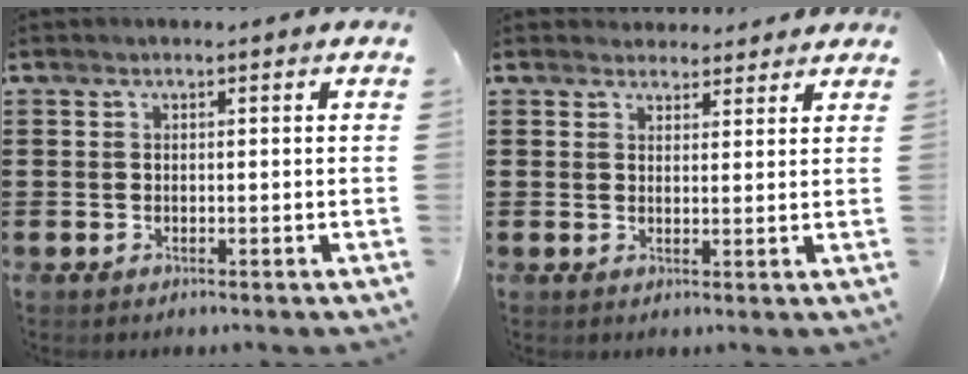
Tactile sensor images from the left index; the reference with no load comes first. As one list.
[{"total": 2.8, "force": [2.6, 0.9, 0.1], "torque": [0.000, -0.005, 0.048]}]